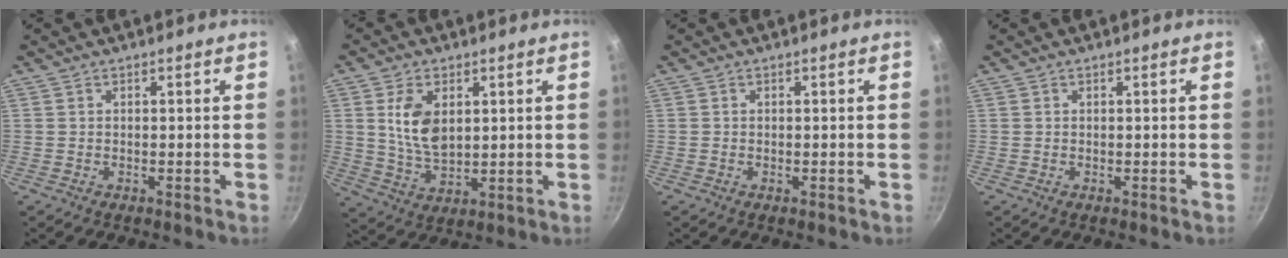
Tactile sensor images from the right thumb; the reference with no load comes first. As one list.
[{"total": 9.1, "force": [2.3, 5.4, 6.9], "torque": [-0.116, -0.015, 0.053]}, {"total": 0.0}, {"total": 0.0}]